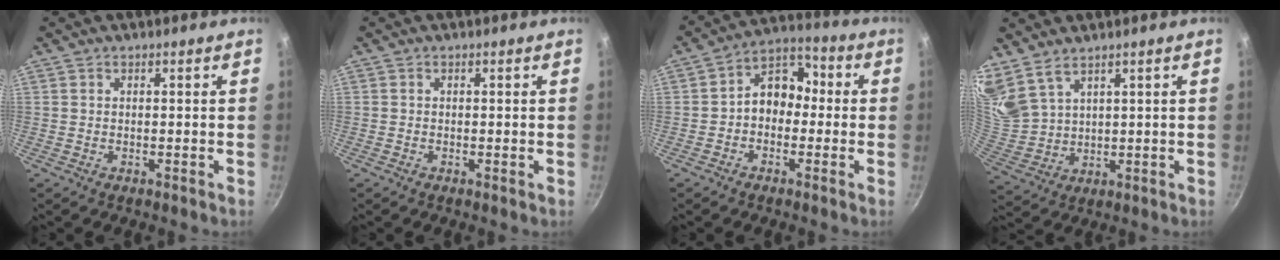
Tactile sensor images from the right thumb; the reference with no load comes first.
{"total": 0.0}
{"total": 8.9, "force": [-0.7, 6.9, 5.6], "torque": [-0.040, 0.041, -0.034]}
{"total": 8.6, "force": [6.7, 3.8, 4.0], "torque": [-0.071, -0.034, 0.153]}